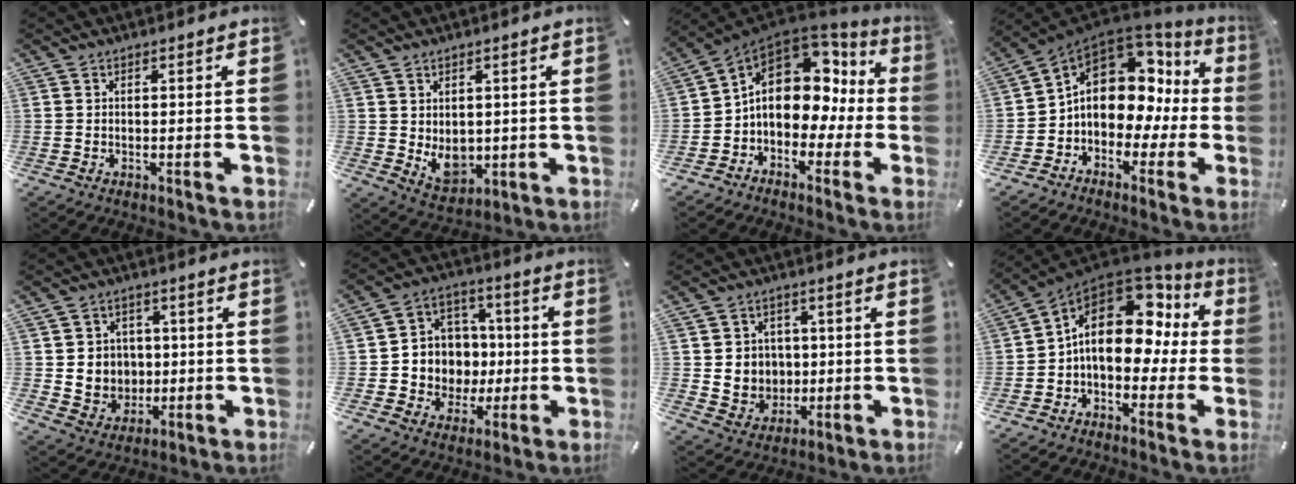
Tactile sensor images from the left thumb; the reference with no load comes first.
{"total": 7.3, "force": [0.4, 6.2, 3.8], "torque": [-0.044, -0.011, 0.011]}
{"total": 13.7, "force": [2.5, 10.5, 8.4], "torque": [-0.128, -0.017, 0.042]}
{"total": 12.7, "force": [3.1, 9.9, 7.3], "torque": [-0.115, -0.020, 0.057]}
{"total": 7.6, "force": [1.0, 7.5, 0.6], "torque": [-0.015, -0.006, 0.026]}
{"total": 10.6, "force": [-1.1, 10.4, 1.5], "torque": [-0.019, 0.001, -0.005]}
{"total": 7.4, "force": [1.2, 7.3, 0.6], "torque": [-0.014, -0.008, 0.029]}
{"total": 18.5, "force": [3.5, 12.2, 13.4], "torque": [-0.208, -0.015, 0.061]}